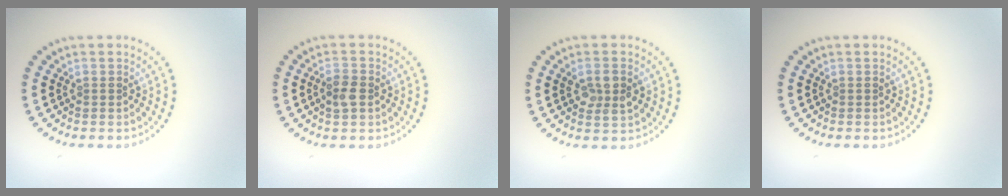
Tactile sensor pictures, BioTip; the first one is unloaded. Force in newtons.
{"total": 1.9, "press": 1.8, "slide": 0.3}
{"total": 2.5, "press": 2.4, "slide": 0.4}
{"total": 0.0}